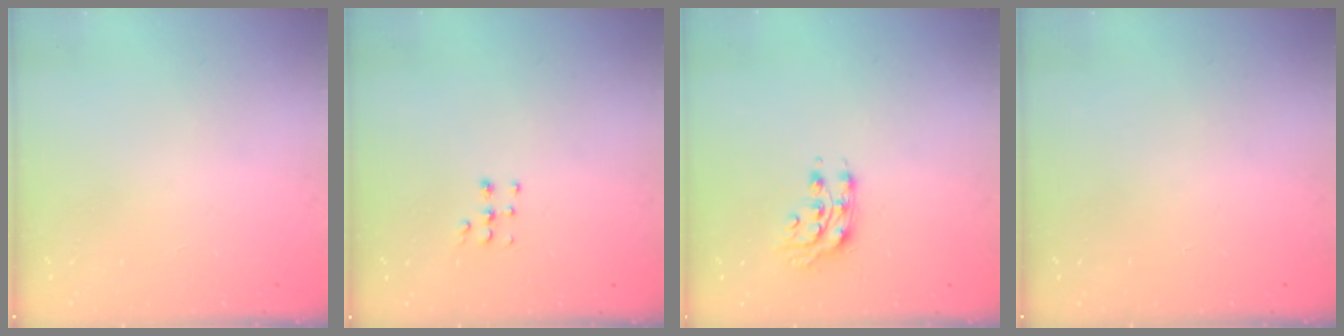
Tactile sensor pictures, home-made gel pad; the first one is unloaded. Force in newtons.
{"total": 5.2, "press": 5.2, "slide": 0.7}
{"total": 8.0, "press": 7.9, "slide": 0.9}
{"total": 0.0}